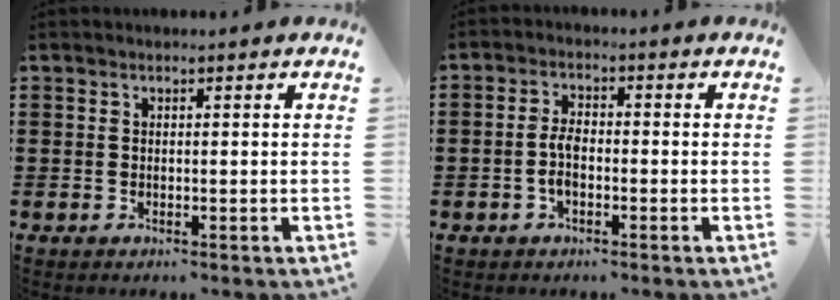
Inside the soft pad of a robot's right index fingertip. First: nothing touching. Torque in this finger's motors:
{"motor_torque": [1.68, 0.46, 0.28, -0.01]}